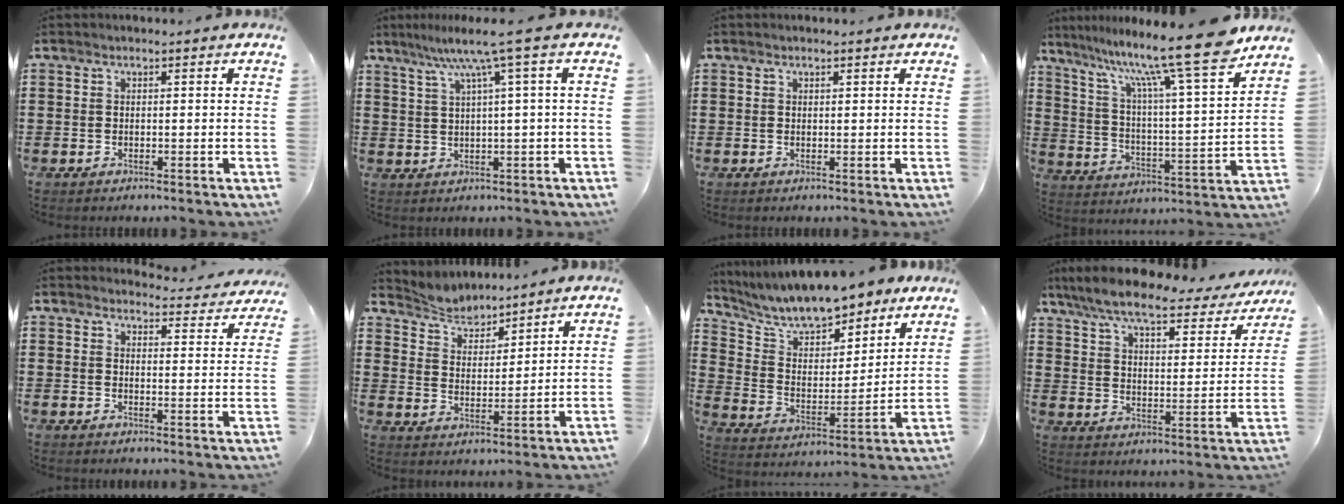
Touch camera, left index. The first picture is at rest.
{"total": 6.7, "force": [2.8, -0.5, 6.0], "torque": [-0.124, -0.005, 0.043]}
{"total": 0.6, "force": [0.4, 0.3, 0.3], "torque": [-0.007, 0.002, 0.008]}
{"total": 15.0, "force": [12.3, 0.0, 8.5], "torque": [-0.185, -0.073, 0.202]}
{"total": 3.7, "force": [3.6, 0.6, 0.4], "torque": [-0.008, -0.025, 0.061]}
{"total": 4.6, "force": [4.4, 1.2, 0.1], "torque": [-0.025, -0.019, 0.078]}
{"total": 9.5, "force": [8.9, 1.9, 2.7], "torque": [-0.095, -0.053, 0.157]}
{"total": 7.9, "force": [6.8, 0.8, 4.0], "torque": [-0.105, -0.037, 0.115]}